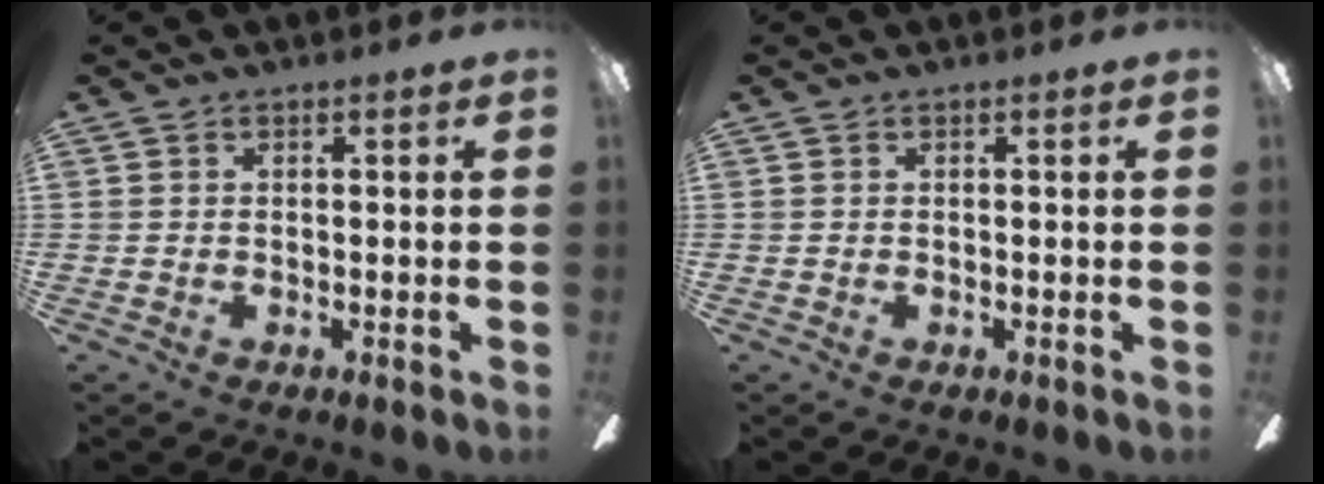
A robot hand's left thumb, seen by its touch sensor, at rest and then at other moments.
{"total": 0.0}